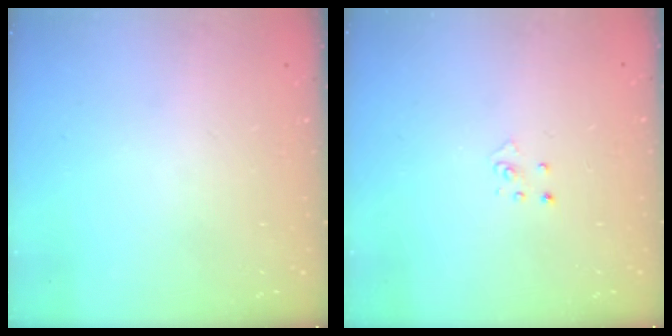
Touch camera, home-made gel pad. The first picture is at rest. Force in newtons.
{"total": 2.8, "press": 2.8, "slide": 0.3}